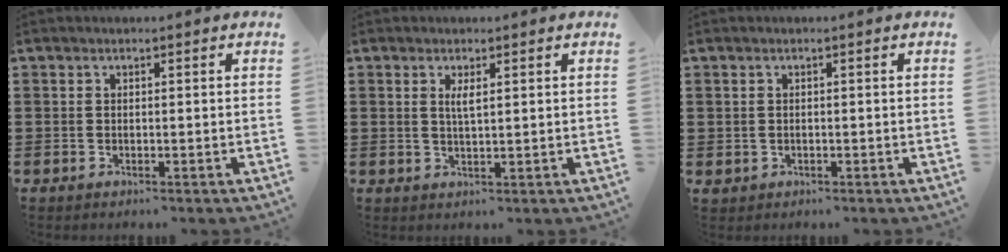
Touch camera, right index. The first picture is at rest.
{"total": 2.0, "force": [0.7, 0.4, 1.8], "torque": [-0.037, 0.002, 0.010]}
{"total": 0.8, "force": [0.0, 0.7, 0.2], "torque": [-0.007, 0.005, 0.000]}